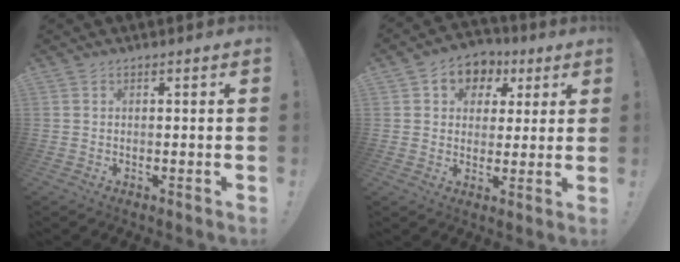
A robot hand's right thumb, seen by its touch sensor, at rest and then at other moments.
{"total": 7.7, "force": [2.6, 6.9, 2.2], "torque": [-0.036, -0.012, 0.054]}